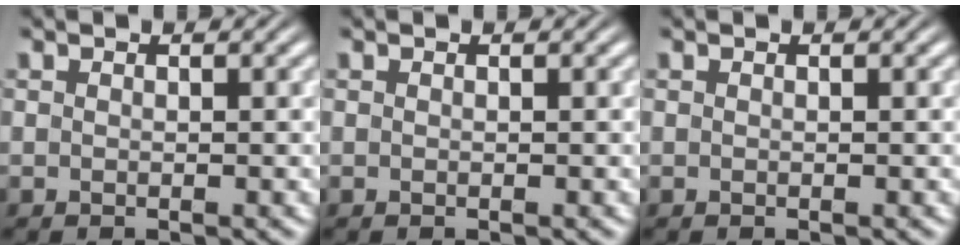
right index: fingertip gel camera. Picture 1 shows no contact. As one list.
[{"total": 0.0}, {"total": 0.0}]